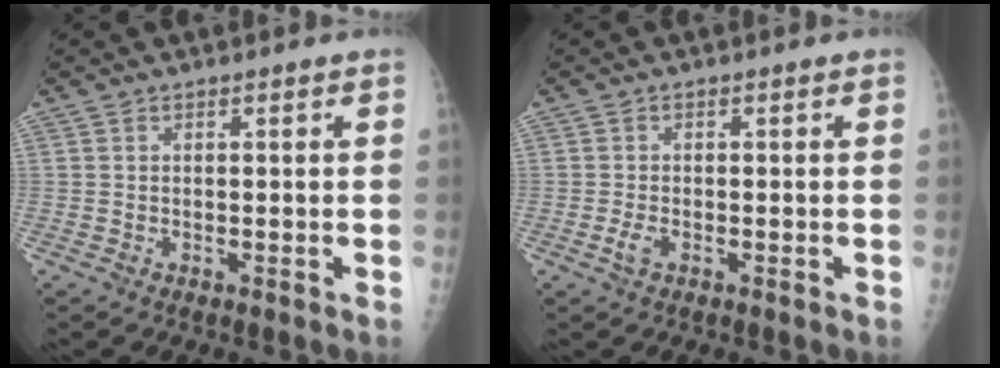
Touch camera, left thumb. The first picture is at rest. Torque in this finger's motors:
{"motor_torque": [-0.19, -0.18, 0.03, -0.02, 0.00]}